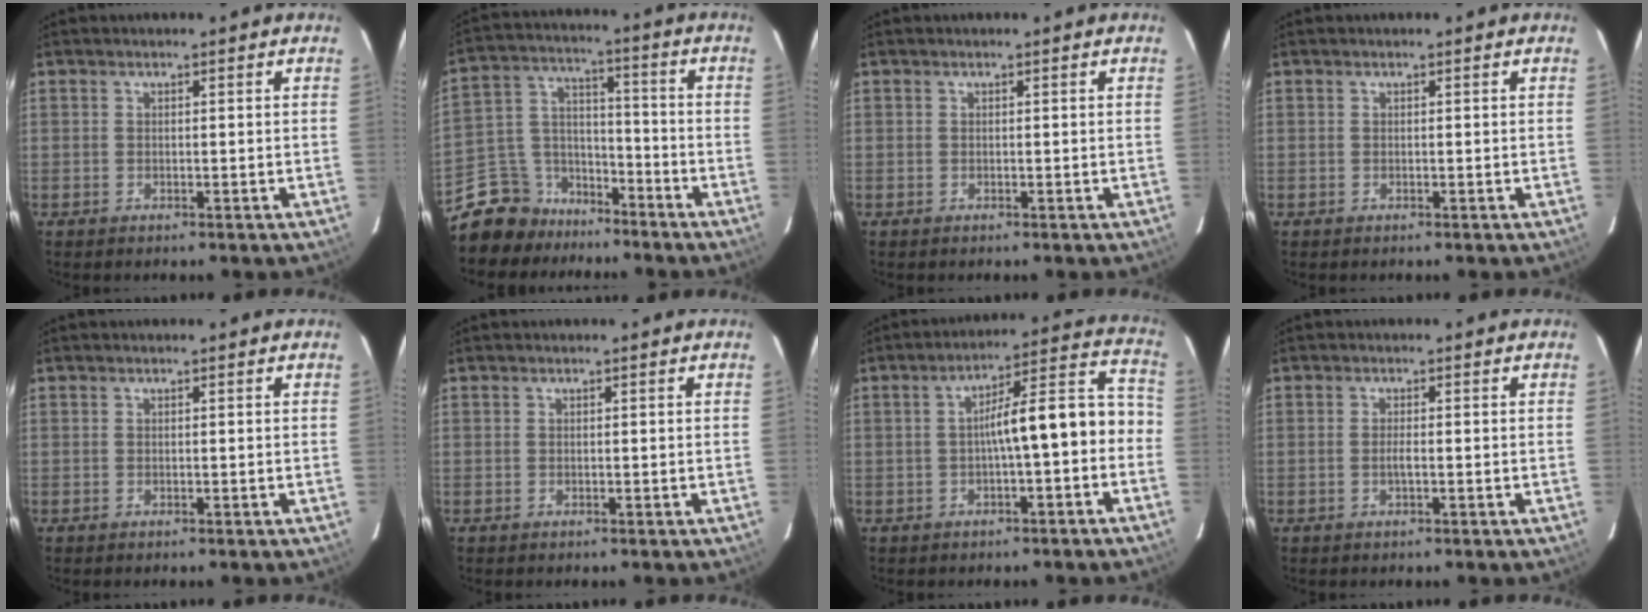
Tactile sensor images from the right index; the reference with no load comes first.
{"total": 11.5, "force": [-9.0, 7.1, 1.2], "torque": [-0.045, 0.062, -0.158]}
{"total": 0.0}
{"total": 0.0}
{"total": 0.0}
{"total": 0.0}
{"total": 10.1, "force": [-2.6, 1.9, 9.6], "torque": [-0.132, 0.041, -0.028]}
{"total": 1.3, "force": [-0.4, 0.1, 1.2], "torque": [-0.024, -0.001, -0.007]}